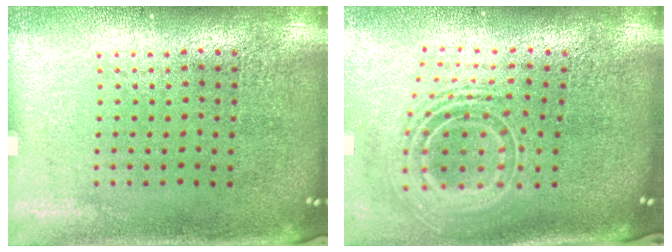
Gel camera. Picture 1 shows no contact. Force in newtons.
{"total": 2.6, "press": 1.8, "slide": 1.9}